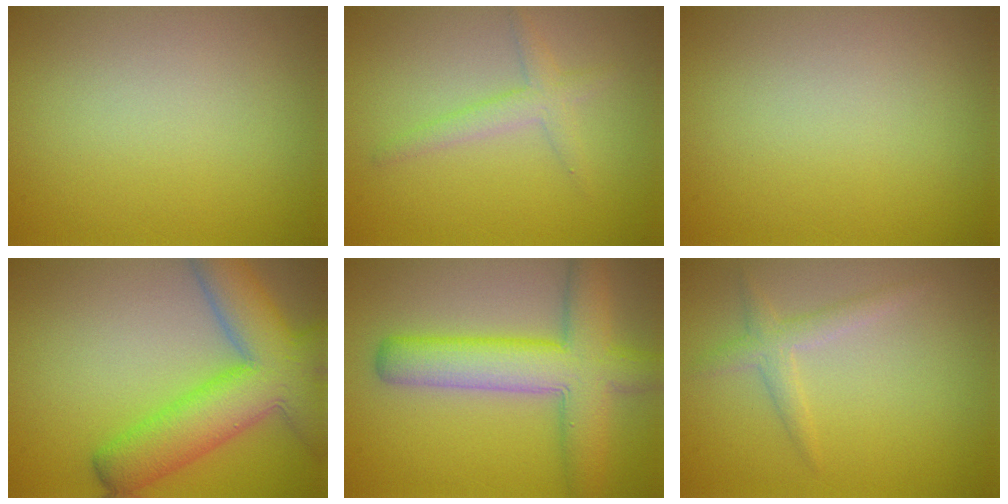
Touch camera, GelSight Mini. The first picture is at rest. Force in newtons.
{"total": 2.0, "press": 2.0, "slide": 0.1}
{"total": 0.0}
{"total": 9.6, "press": 9.6, "slide": 0.7}
{"total": 7.8, "press": 7.8, "slide": 0.4}
{"total": 1.9, "press": 1.9, "slide": 0.1}